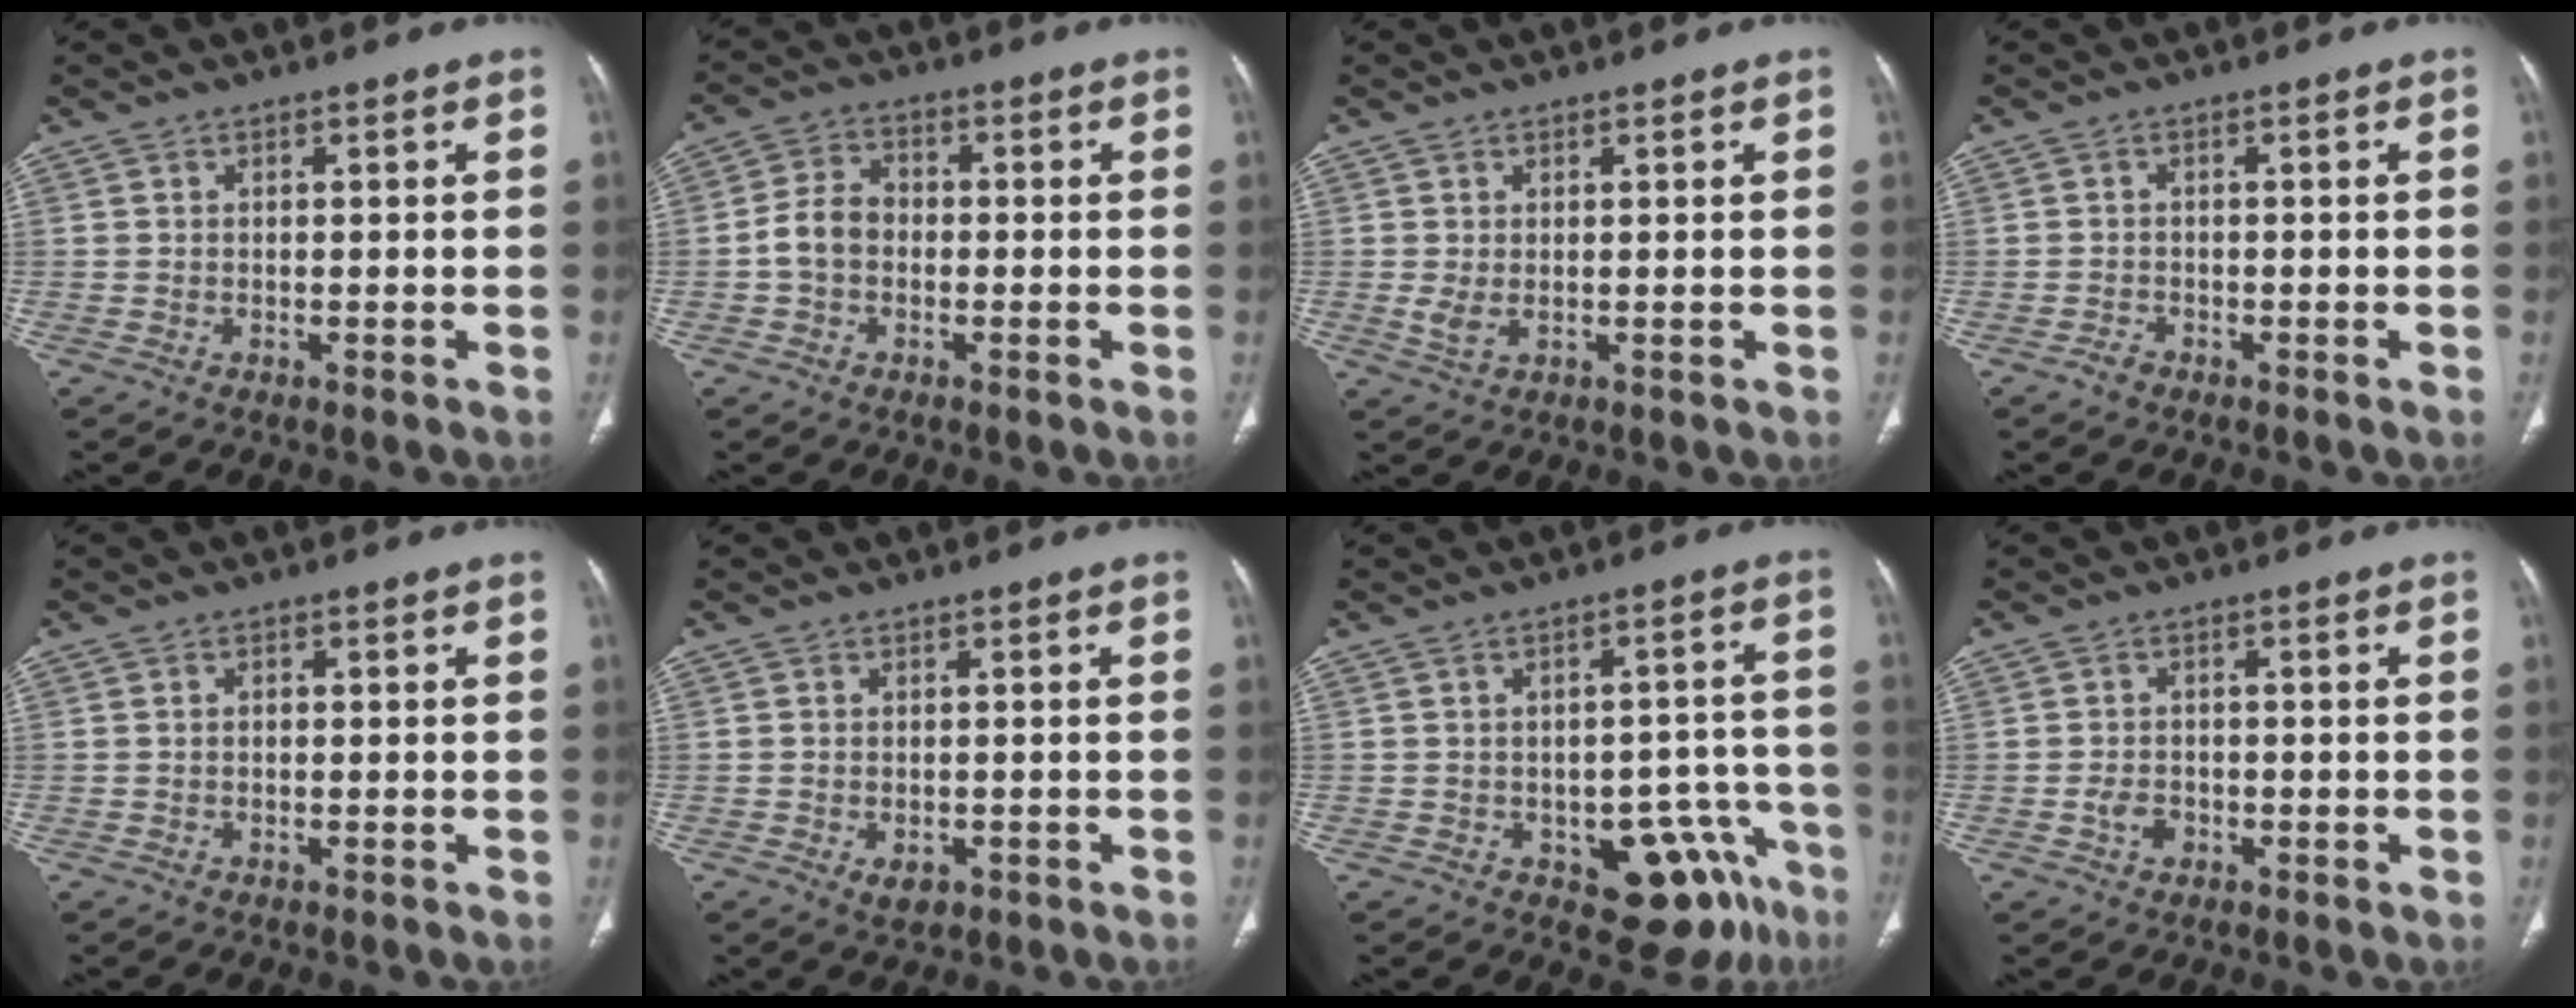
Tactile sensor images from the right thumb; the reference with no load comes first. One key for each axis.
{"total": 5.8, "fx": -1.0, "fy": 4.4, "fz": 3.7, "tx": -0.060, "ty": 0.019, "tz": -0.029}
{"total": 2.1, "fx": 0.2, "fy": 1.0, "fz": 1.9, "tx": -0.039, "ty": -0.006, "tz": 0.010}
{"total": 1.4, "fx": -1.0, "fy": 0.8, "fz": 0.4, "tx": -0.010, "ty": 0.005, "tz": -0.021}
{"total": 0.8, "fx": 0.0, "fy": 0.6, "fz": 0.6, "tx": -0.010, "ty": 0.005, "tz": -0.001}
{"total": 2.5, "fx": -1.0, "fy": 1.7, "fz": 1.5, "tx": -0.017, "ty": 0.003, "tz": -0.009}
{"total": 12.1, "fx": -6.4, "fy": 6.7, "fz": 7.8, "tx": -0.046, "ty": 0.049, "tz": -0.078}
{"total": 2.9, "fx": -1.0, "fy": 2.2, "fz": 1.6, "tx": -0.021, "ty": 0.007, "tz": -0.017}